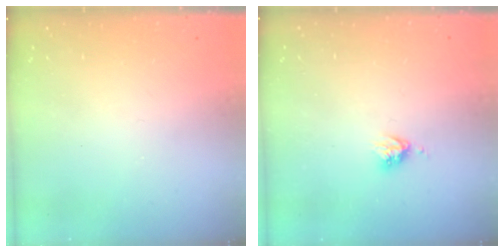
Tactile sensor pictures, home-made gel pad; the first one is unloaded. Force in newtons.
{"total": 3.4, "press": 3.3, "slide": 0.5}